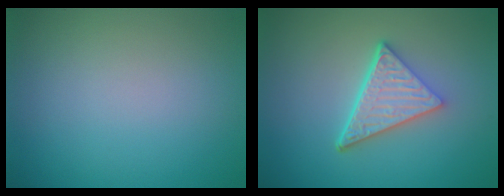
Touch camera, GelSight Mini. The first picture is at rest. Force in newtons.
{"total": 5.3, "press": 3.7, "slide": 3.8}